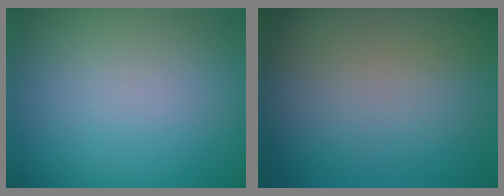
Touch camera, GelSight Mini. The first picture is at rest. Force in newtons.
{"total": 0.0}